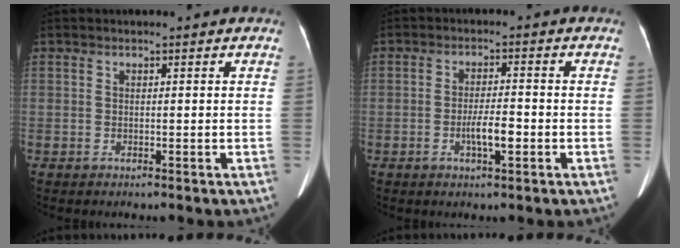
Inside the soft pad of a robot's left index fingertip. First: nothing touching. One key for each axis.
{"total": 4.1, "fx": -1.4, "fy": 0.8, "fz": 3.8, "tx": -0.071, "ty": 0.001, "tz": -0.022}